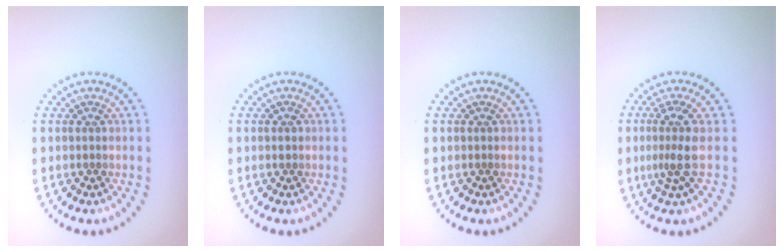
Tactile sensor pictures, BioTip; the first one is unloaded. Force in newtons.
{"total": 0.8, "press": 0.8, "slide": 0.0}
{"total": 0.0}
{"total": 2.5, "press": 1.8, "slide": 1.7}